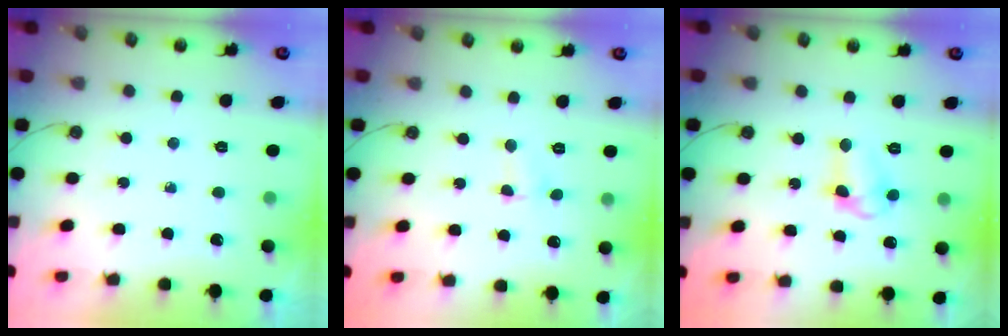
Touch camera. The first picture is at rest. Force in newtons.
{"total": 2.0, "press": 1.9, "slide": 0.5}
{"total": 8.8, "press": 8.8, "slide": 0.6}